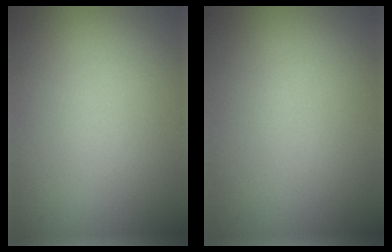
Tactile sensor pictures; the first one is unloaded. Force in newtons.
{"total": 0.0}